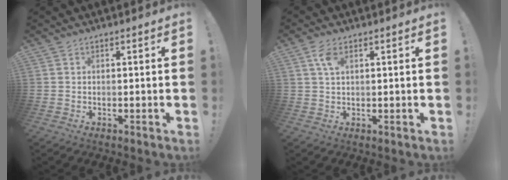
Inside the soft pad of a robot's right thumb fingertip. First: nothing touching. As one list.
[{"total": 4.5, "force": [2.0, 2.0, 3.4], "torque": [-0.067, 0.001, 0.035]}]